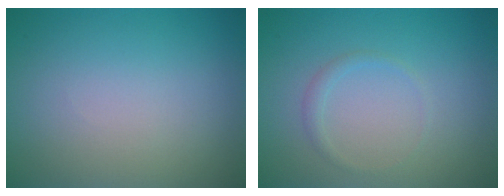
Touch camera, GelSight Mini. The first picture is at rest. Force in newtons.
{"total": 0.9, "press": 0.9, "slide": 0.1}